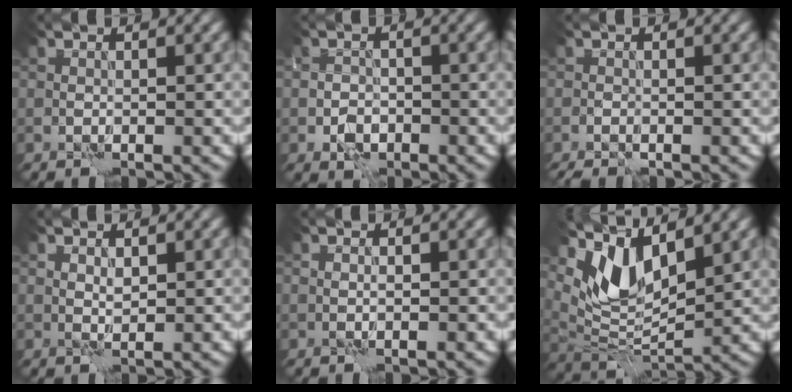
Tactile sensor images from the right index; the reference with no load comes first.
{"total": 2.2, "force": [-1.2, 1.5, 1.0], "torque": [-0.014, 0.002, -0.023]}
{"total": 1.3, "force": [-1.2, 0.2, 0.5], "torque": [-0.011, 0.000, -0.025]}
{"total": 0.6, "force": [0.4, 0.2, 0.4], "torque": [-0.010, -0.001, 0.009]}
{"total": 0.0}
{"total": 6.4, "force": [4.2, 2.5, 4.2], "torque": [-0.088, -0.010, 0.083]}